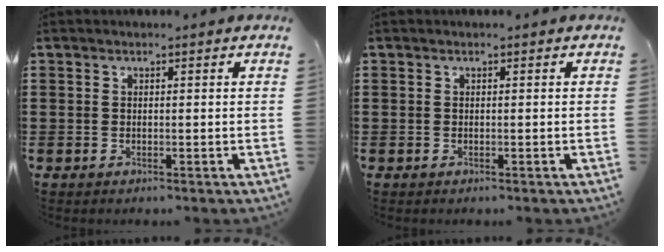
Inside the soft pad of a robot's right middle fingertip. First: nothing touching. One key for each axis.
{"total": 0.0}